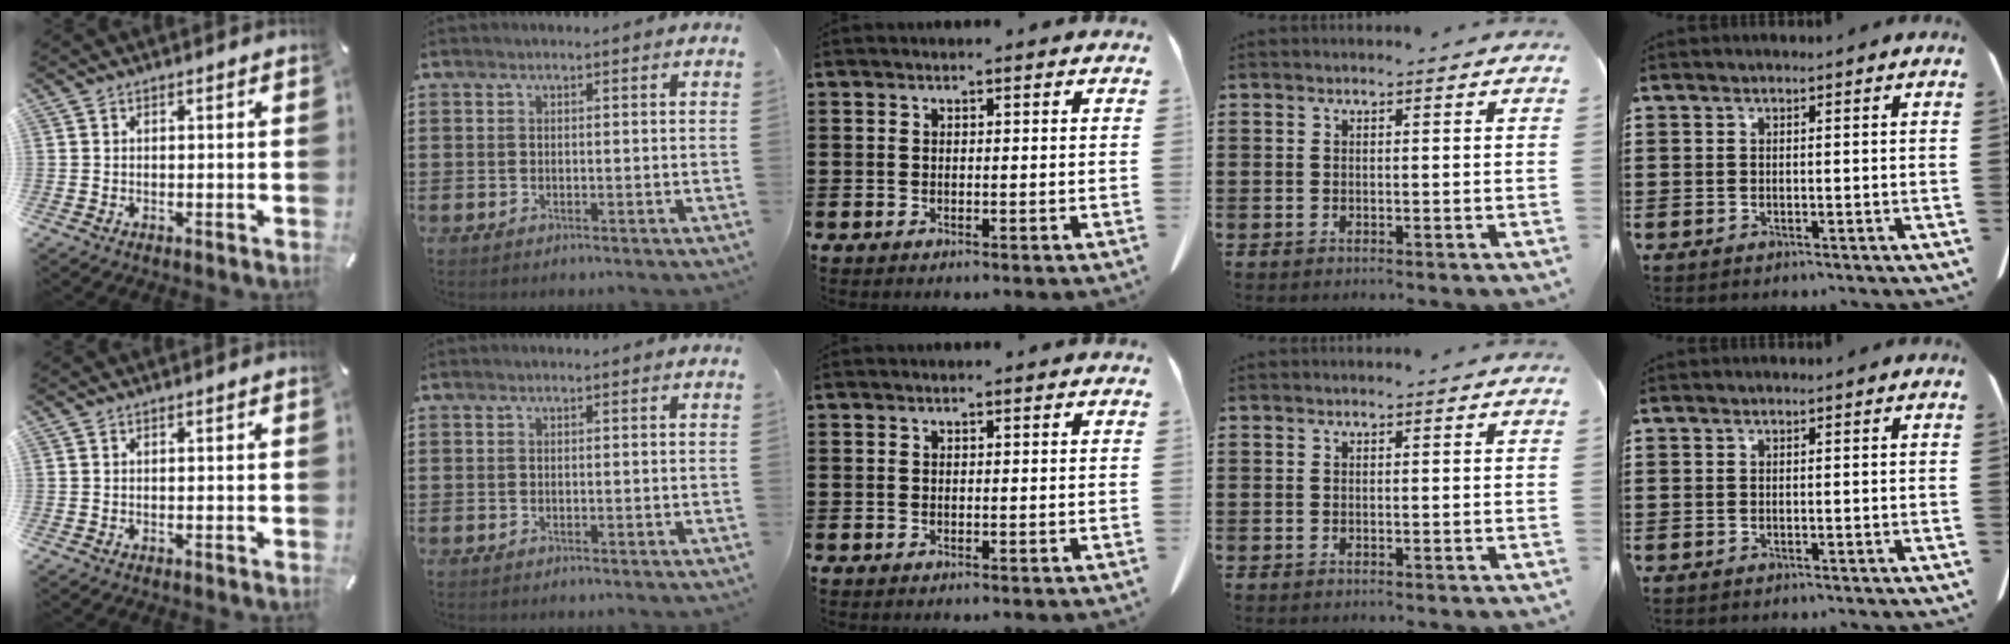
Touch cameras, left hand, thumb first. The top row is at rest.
{}